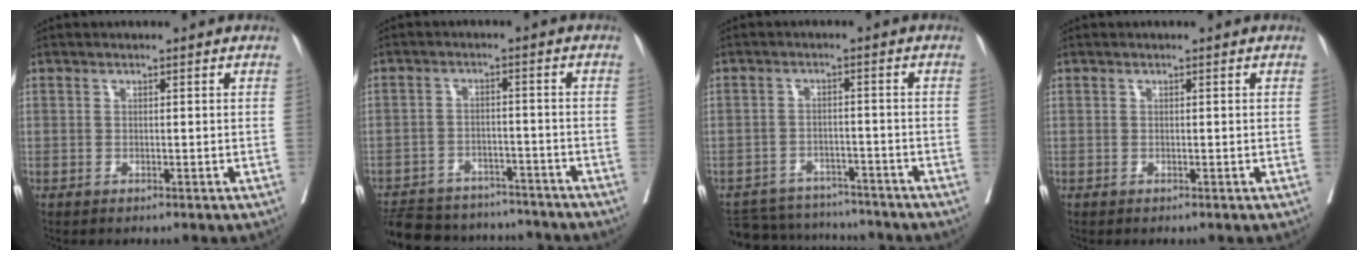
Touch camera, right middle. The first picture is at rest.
{"total": 17.2, "force": [-15.5, 5.7, 4.8], "torque": [-0.118, 0.005, -0.212]}
{"total": 11.2, "force": [-10.6, 3.2, 1.7], "torque": [-0.032, 0.008, -0.147]}
{"total": 0.0}